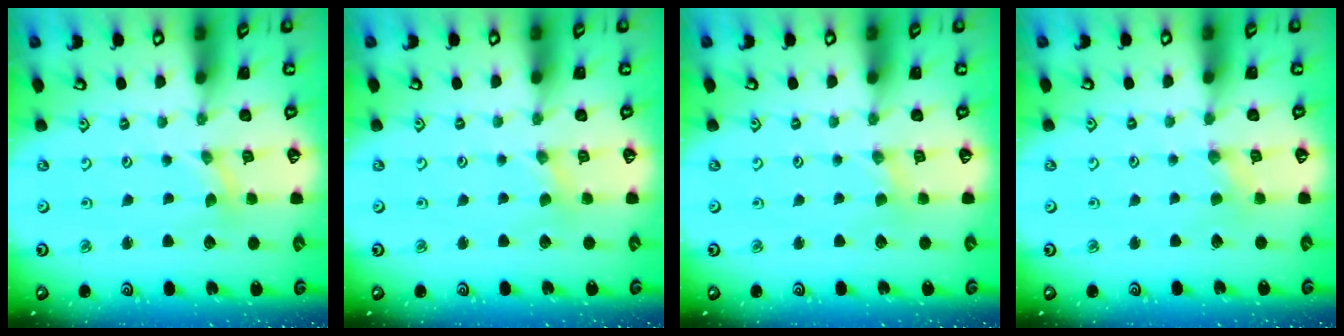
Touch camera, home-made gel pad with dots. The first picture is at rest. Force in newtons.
{"total": 0.5, "press": 0.5, "slide": 0.1}
{"total": 0.7, "press": 0.7, "slide": 0.1}
{"total": 1.5, "press": 1.5, "slide": 0.3}